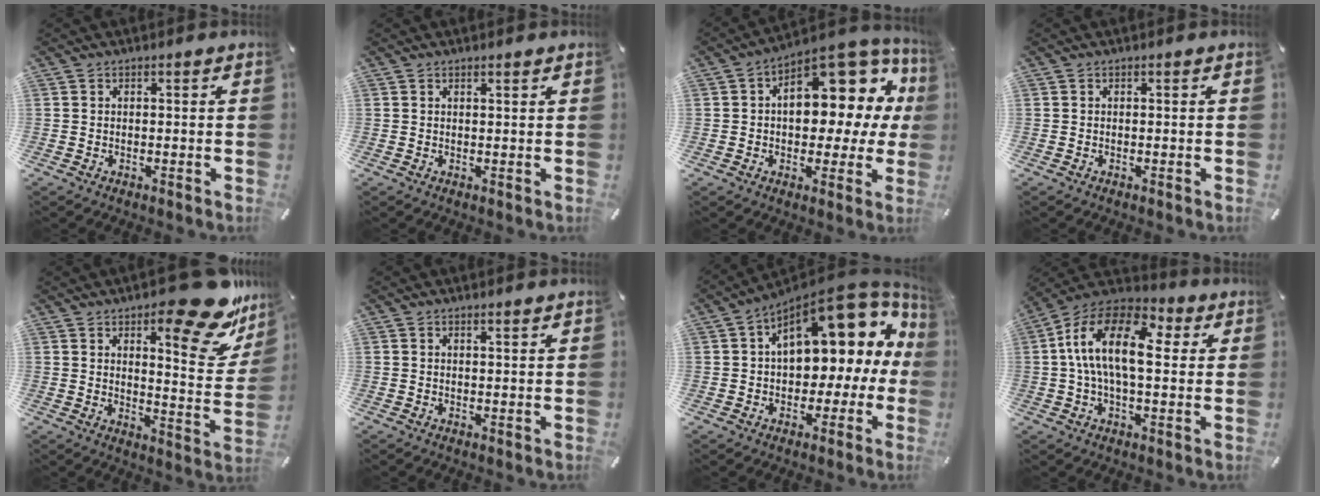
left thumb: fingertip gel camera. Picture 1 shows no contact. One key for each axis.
{"total": 0.7, "fx": 0.6, "fy": 0.0, "fz": 0.3, "tx": -0.006, "ty": -0.002, "tz": 0.011}
{"total": 14.9, "fx": 4.6, "fy": 8.9, "fz": 11.0, "tx": -0.130, "ty": -0.051, "tz": 0.075}
{"total": 0.0}
{"total": 21.8, "fx": 14.2, "fy": 8.0, "fz": 14.6, "tx": -0.172, "ty": -0.112, "tz": 0.227}
{"total": 1.1, "fx": 1.0, "fy": -0.1, "fz": 0.4, "tx": -0.008, "ty": -0.003, "tz": 0.019}
{"total": 16.3, "fx": 6.9, "fy": 9.3, "fz": 11.5, "tx": -0.150, "ty": -0.050, "tz": 0.115}
{"total": 16.5, "fx": 3.0, "fy": 8.7, "fz": 13.7, "tx": -0.279, "ty": 0.000, "tz": 0.046}